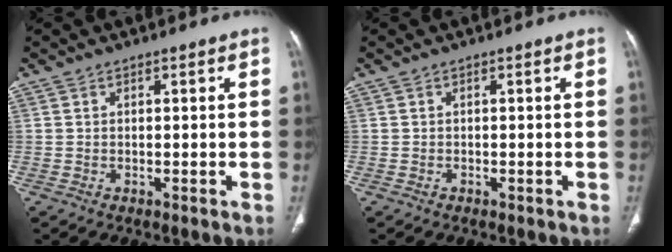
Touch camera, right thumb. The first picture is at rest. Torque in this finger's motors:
{"motor_torque": [0.82, -0.68, -0.09, 0.17, -0.03]}